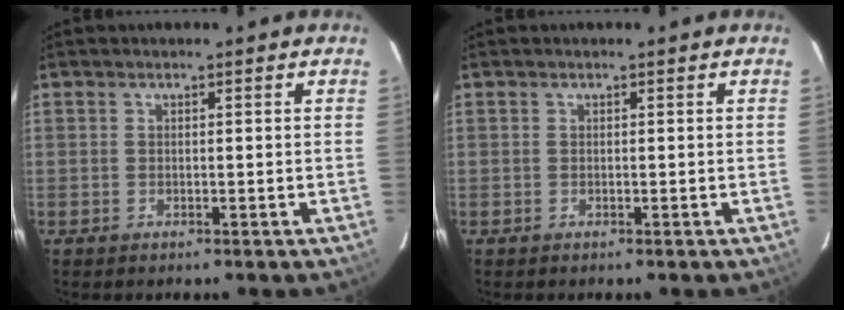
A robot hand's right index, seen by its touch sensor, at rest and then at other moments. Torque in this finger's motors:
{"motor_torque": [0.14, 0.10, -0.03, 0.01]}